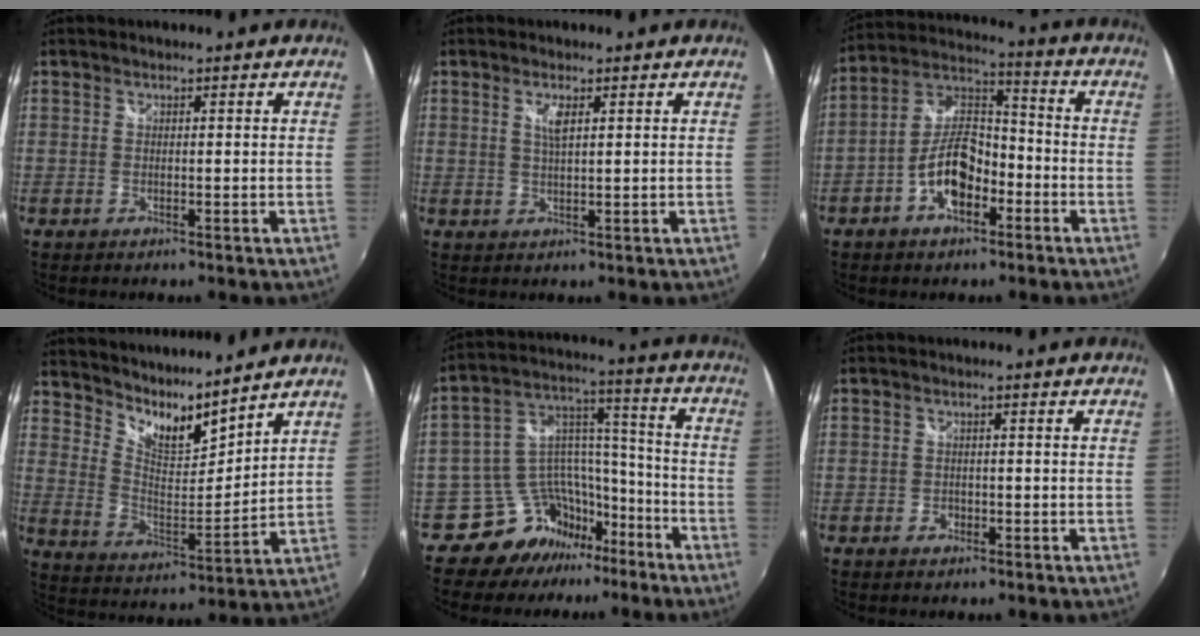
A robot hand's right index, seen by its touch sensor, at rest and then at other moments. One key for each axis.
{"total": 2.6, "fx": 1.0, "fy": 0.6, "fz": 2.3, "tx": -0.042, "ty": -0.001, "tz": 0.017}
{"total": 11.6, "fx": -4.9, "fy": 6.1, "fz": 8.5, "tx": -0.171, "ty": 0.022, "tz": -0.083}
{"total": 11.1, "fx": 10.0, "fy": 1.8, "fz": 4.7, "tx": -0.083, "ty": -0.022, "tz": 0.177}
{"total": 13.1, "fx": -10.7, "fy": 7.4, "fz": 1.5, "tx": -0.033, "ty": 0.081, "tz": -0.179}
{"total": 1.9, "fx": -1.0, "fy": 1.5, "fz": 0.6, "tx": -0.012, "ty": -0.001, "tz": -0.016}